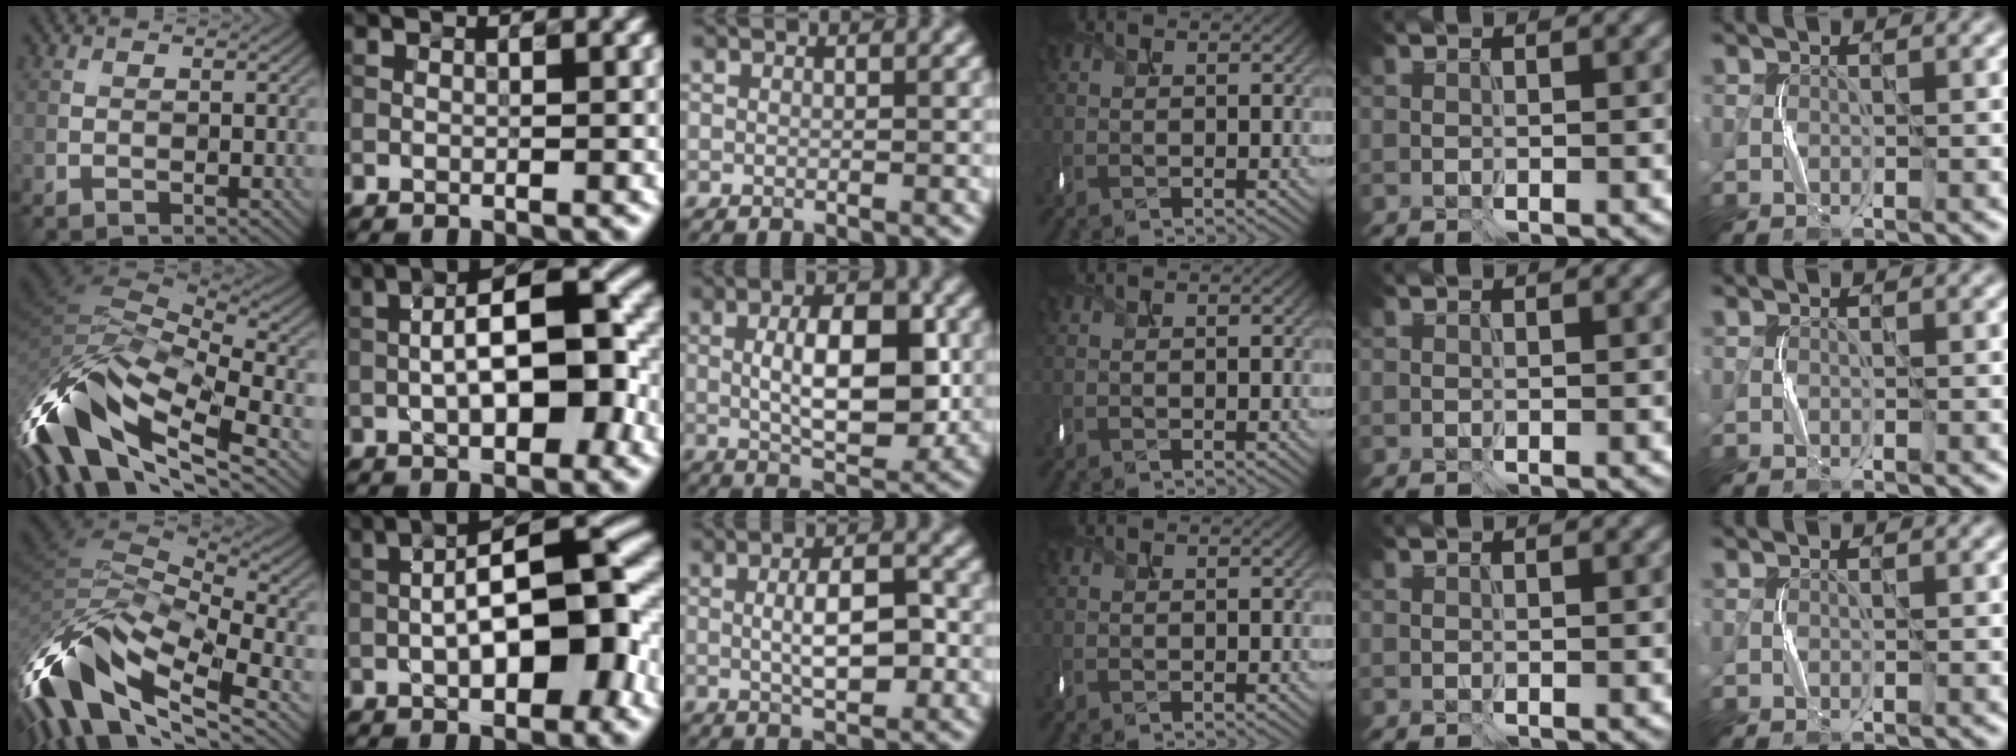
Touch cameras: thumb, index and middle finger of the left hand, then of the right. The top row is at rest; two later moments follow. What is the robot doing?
{"motion": "shake", "object": "box of matches"}